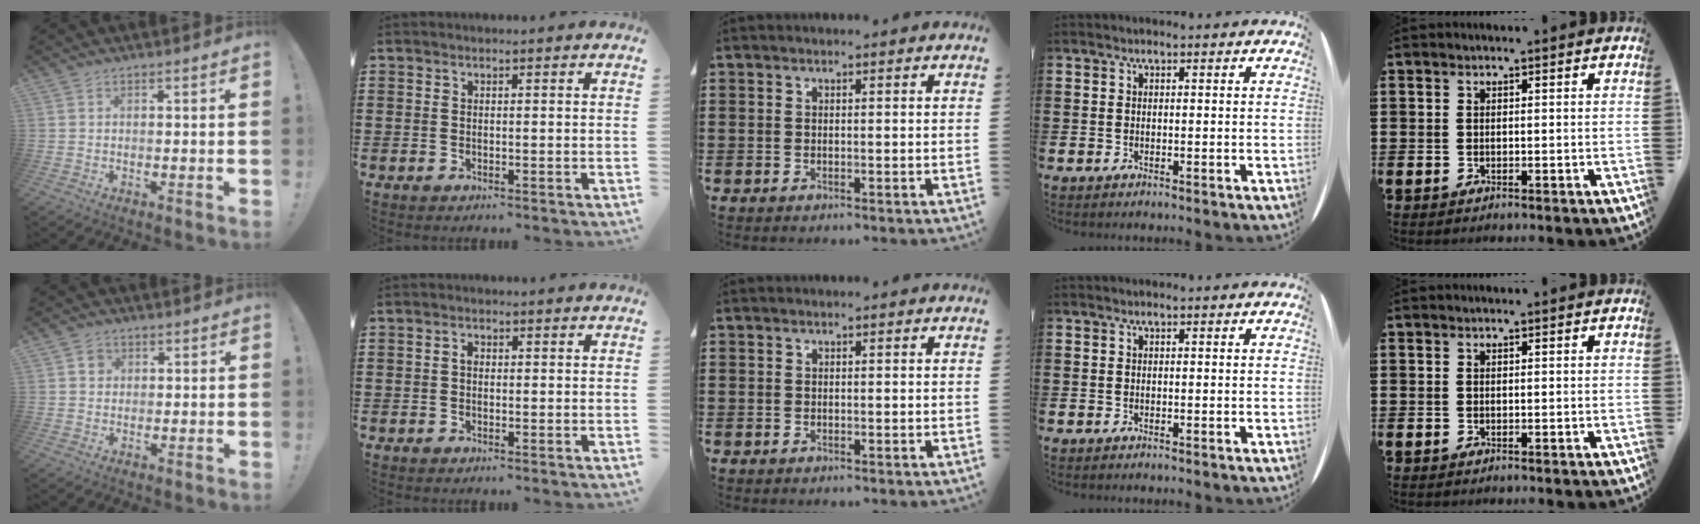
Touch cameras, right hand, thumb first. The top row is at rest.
{"thumb": {"total": 2.6, "force": [0.8, 2.4, 0.8], "torque": [-0.005, 0.002, 0.012]}, "index": {"total": 1.2, "force": [-0.1, 0.8, 1.0], "torque": [-0.019, 0.003, -0.003]}}